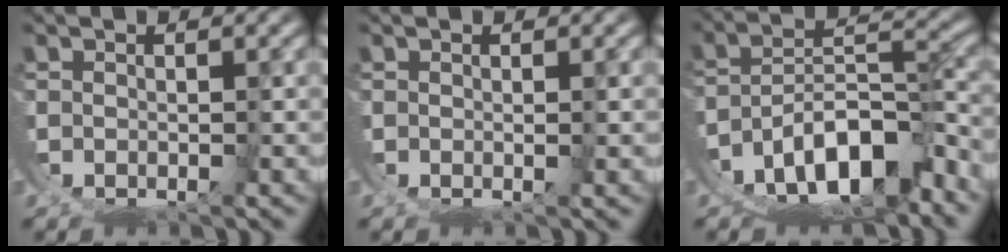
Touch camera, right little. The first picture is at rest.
{"total": 0.6, "force": [0.2, 0.4, 0.4], "torque": [-0.008, 0.003, 0.001]}
{"total": 12.9, "force": [-6.7, 8.3, 7.4], "torque": [-0.136, -0.030, -0.104]}